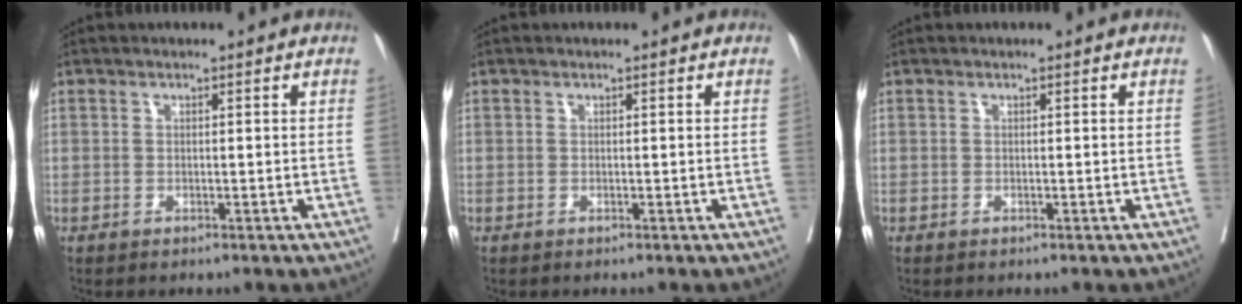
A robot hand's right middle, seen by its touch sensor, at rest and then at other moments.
{"total": 0.0}
{"total": 0.0}